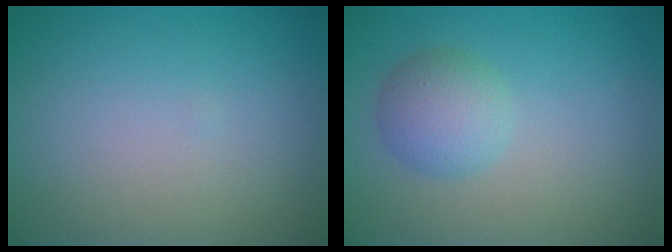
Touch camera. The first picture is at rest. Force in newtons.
{"total": 3.1, "press": 3.1, "slide": 0.1}